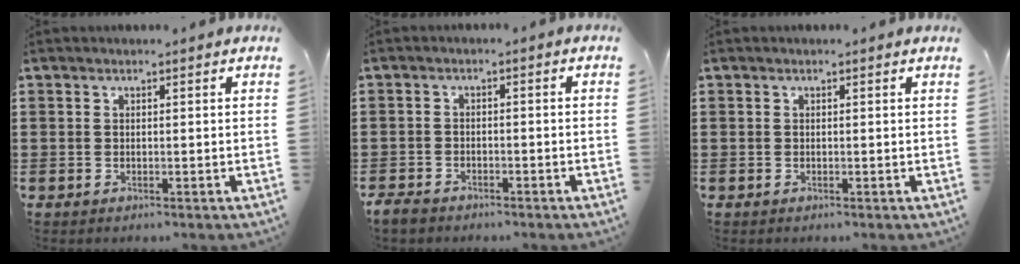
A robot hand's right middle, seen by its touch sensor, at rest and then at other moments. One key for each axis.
{"total": 2.1, "fx": -1.9, "fy": 0.7, "fz": 0.5, "tx": -0.021, "ty": -0.001, "tz": -0.040}
{"total": 0.0}